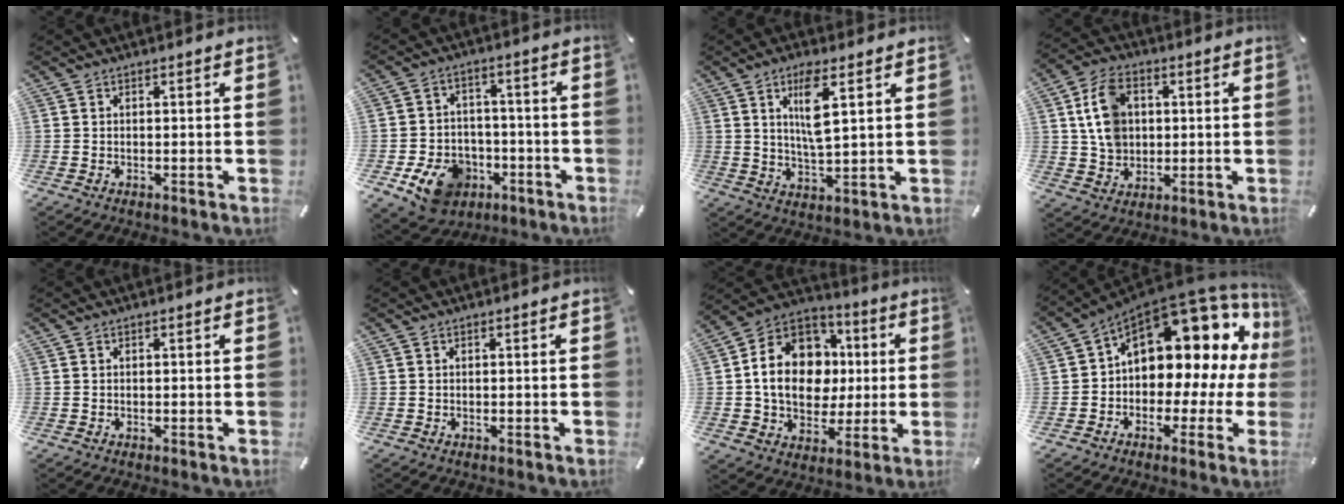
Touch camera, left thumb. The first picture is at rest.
{"total": 11.5, "force": [-5.7, 8.7, 5.0], "torque": [-0.086, 0.039, -0.096]}
{"total": 8.6, "force": [3.7, 2.0, 7.6], "torque": [-0.146, -0.008, 0.056]}
{"total": 10.4, "force": [2.2, 8.4, 5.7], "torque": [-0.112, 0.010, 0.043]}
{"total": 0.0}
{"total": 0.0}
{"total": 16.9, "force": [0.1, 14.0, 9.3], "torque": [-0.187, 0.009, 0.009]}
{"total": 16.4, "force": [7.0, 9.9, 10.9], "torque": [-0.149, -0.065, 0.117]}